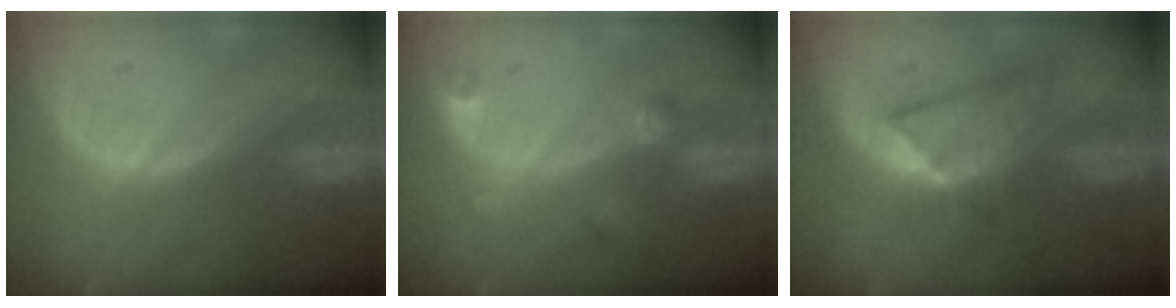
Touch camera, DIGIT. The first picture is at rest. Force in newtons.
{"total": 3.0, "press": 2.9, "slide": 1.0}
{"total": 6.0, "press": 5.8, "slide": 1.6}